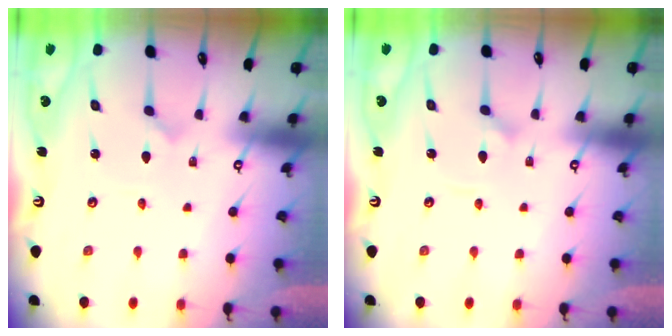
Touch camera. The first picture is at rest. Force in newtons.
{"total": 3.2, "press": 3.2, "slide": 0.3}